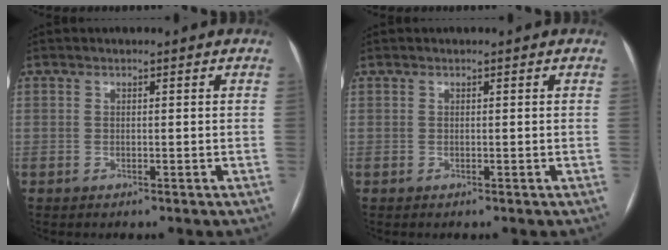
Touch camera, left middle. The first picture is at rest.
{"total": 0.0}